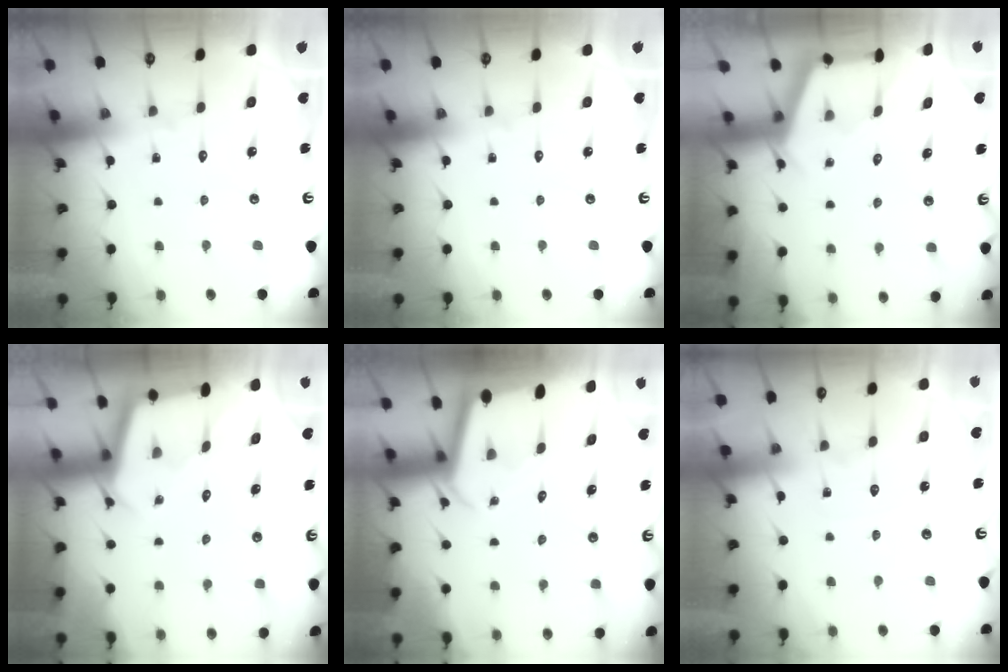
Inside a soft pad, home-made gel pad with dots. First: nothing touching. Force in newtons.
{"total": 0.0}
{"total": 2.7, "press": 2.7, "slide": 0.4}
{"total": 2.4, "press": 2.4, "slide": 0.2}
{"total": 2.0, "press": 2.0, "slide": 0.1}
{"total": 2.0, "press": 2.0, "slide": 0.3}